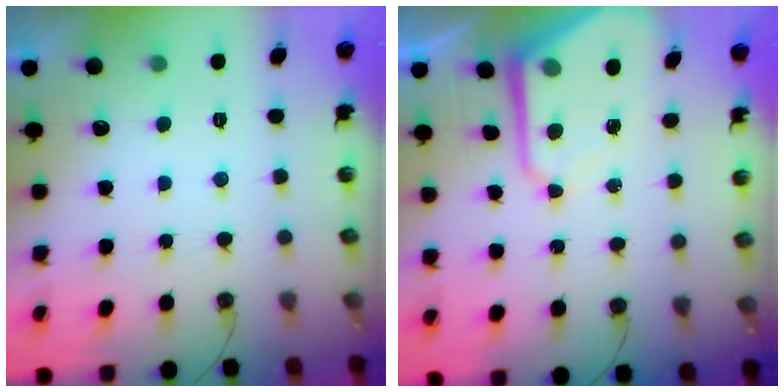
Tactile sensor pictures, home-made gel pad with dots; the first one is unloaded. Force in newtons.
{"total": 9.7, "press": 9.7, "slide": 0.7}